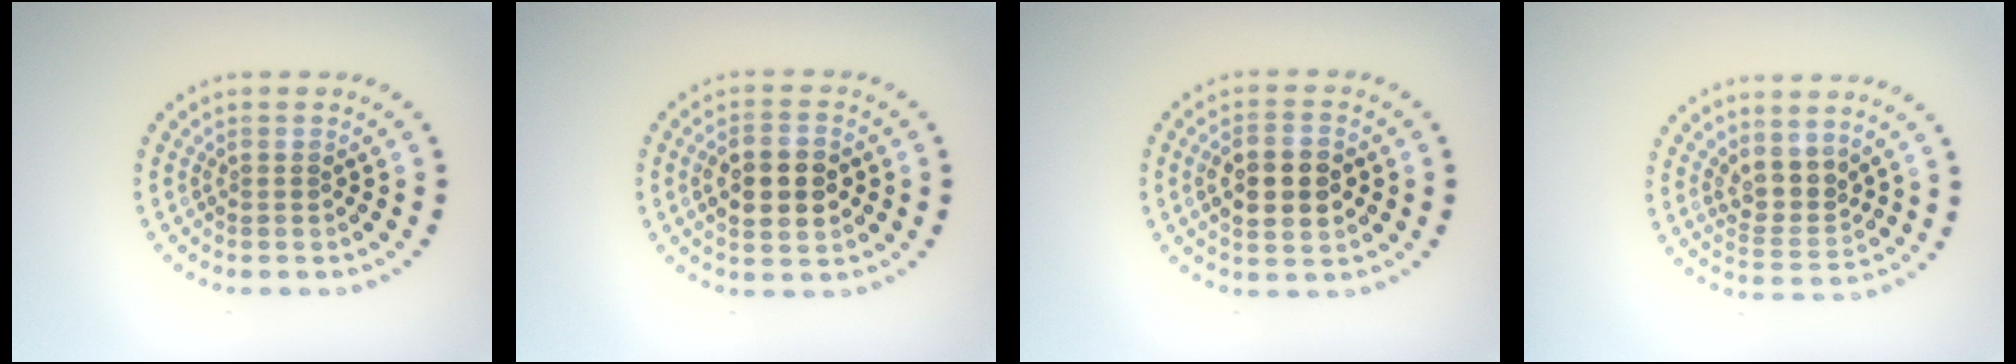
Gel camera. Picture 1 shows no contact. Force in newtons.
{"total": 5.0, "press": 5.0, "slide": 0.3}
{"total": 5.0, "press": 5.0, "slide": 0.3}
{"total": 3.0, "press": 2.4, "slide": 1.8}